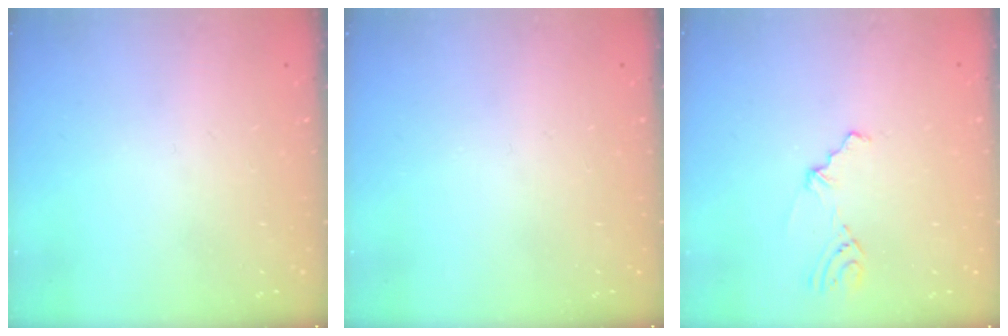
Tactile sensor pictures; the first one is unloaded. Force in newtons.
{"total": 0.0}
{"total": 2.3, "press": 1.2, "slide": 1.9}